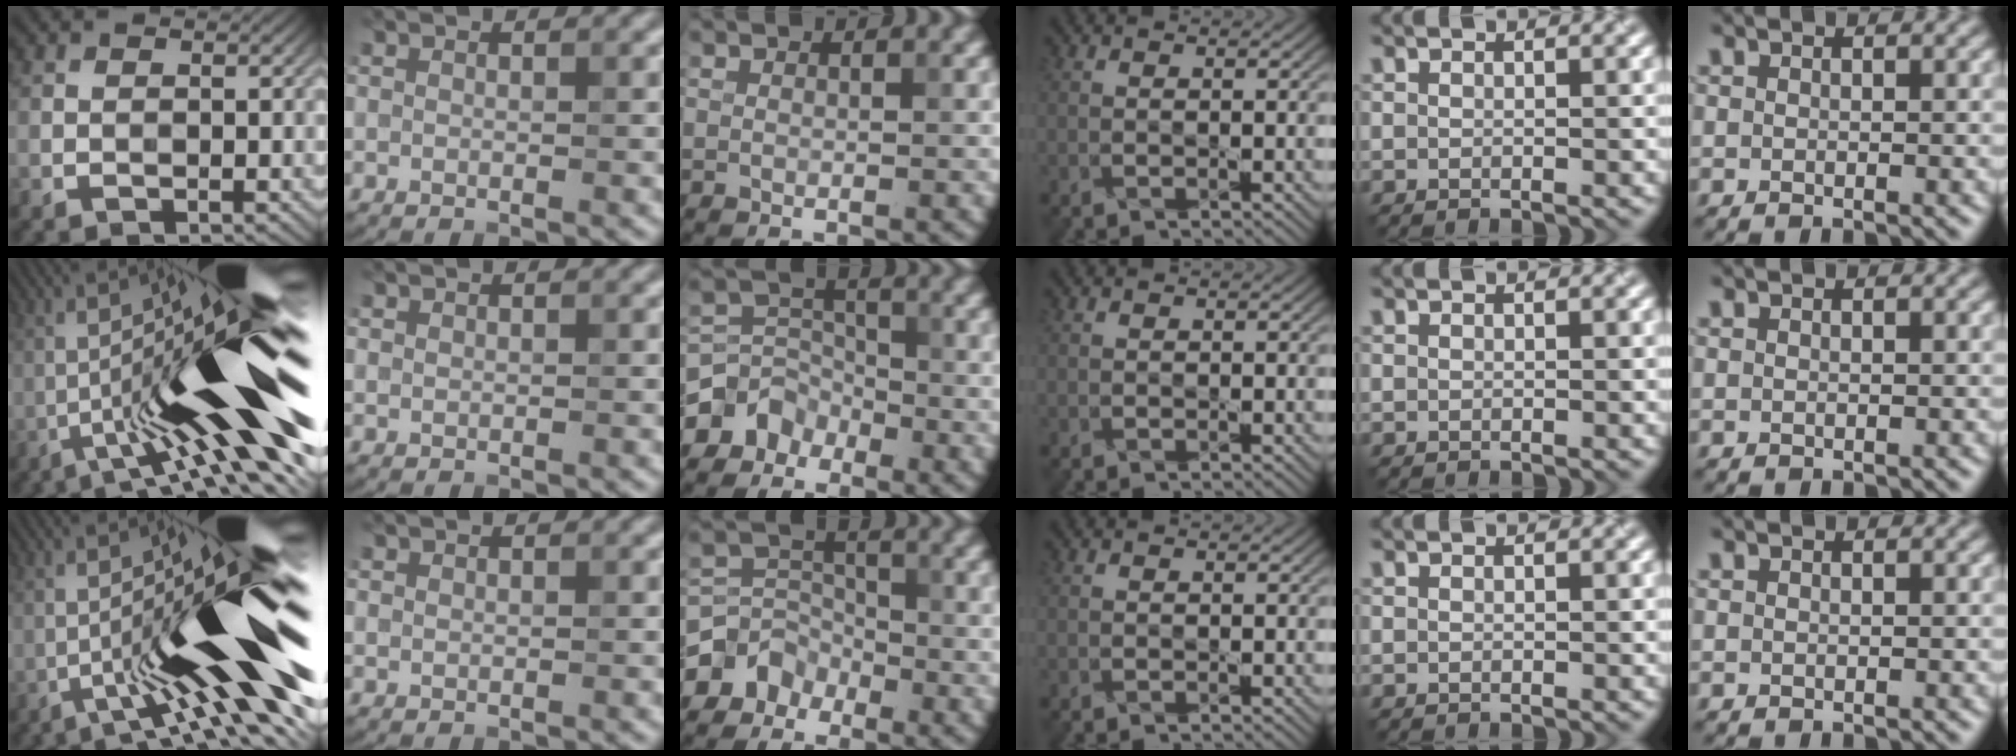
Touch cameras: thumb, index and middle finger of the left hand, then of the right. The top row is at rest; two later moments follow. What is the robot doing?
{"motion": "shake", "object": "medicine bottle"}